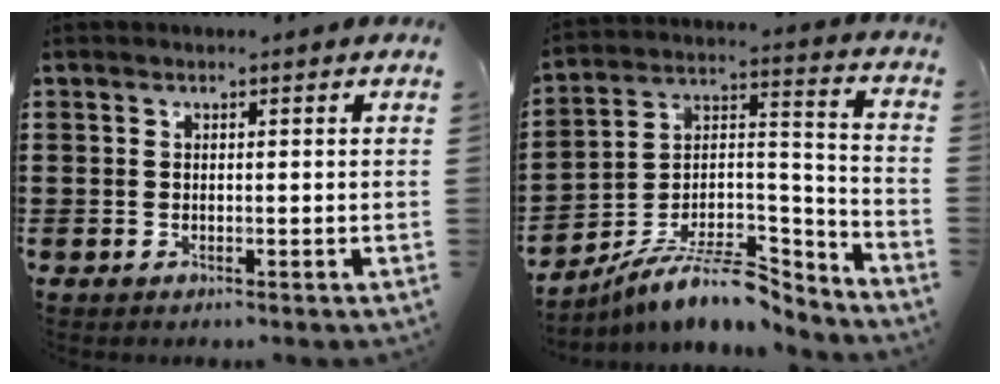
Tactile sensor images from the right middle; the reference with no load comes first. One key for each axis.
{"total": 10.1, "fx": -8.2, "fy": 2.3, "fz": 5.4, "tx": -0.105, "ty": 0.011, "tz": -0.161}